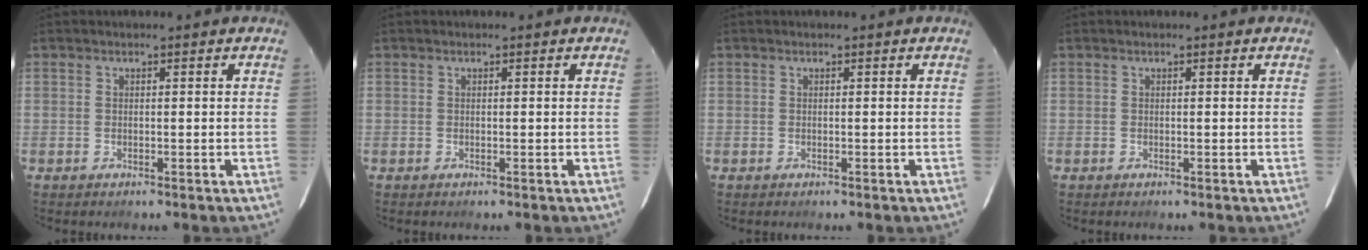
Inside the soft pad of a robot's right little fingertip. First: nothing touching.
{"total": 0.0}
{"total": 0.0}
{"total": 0.0}